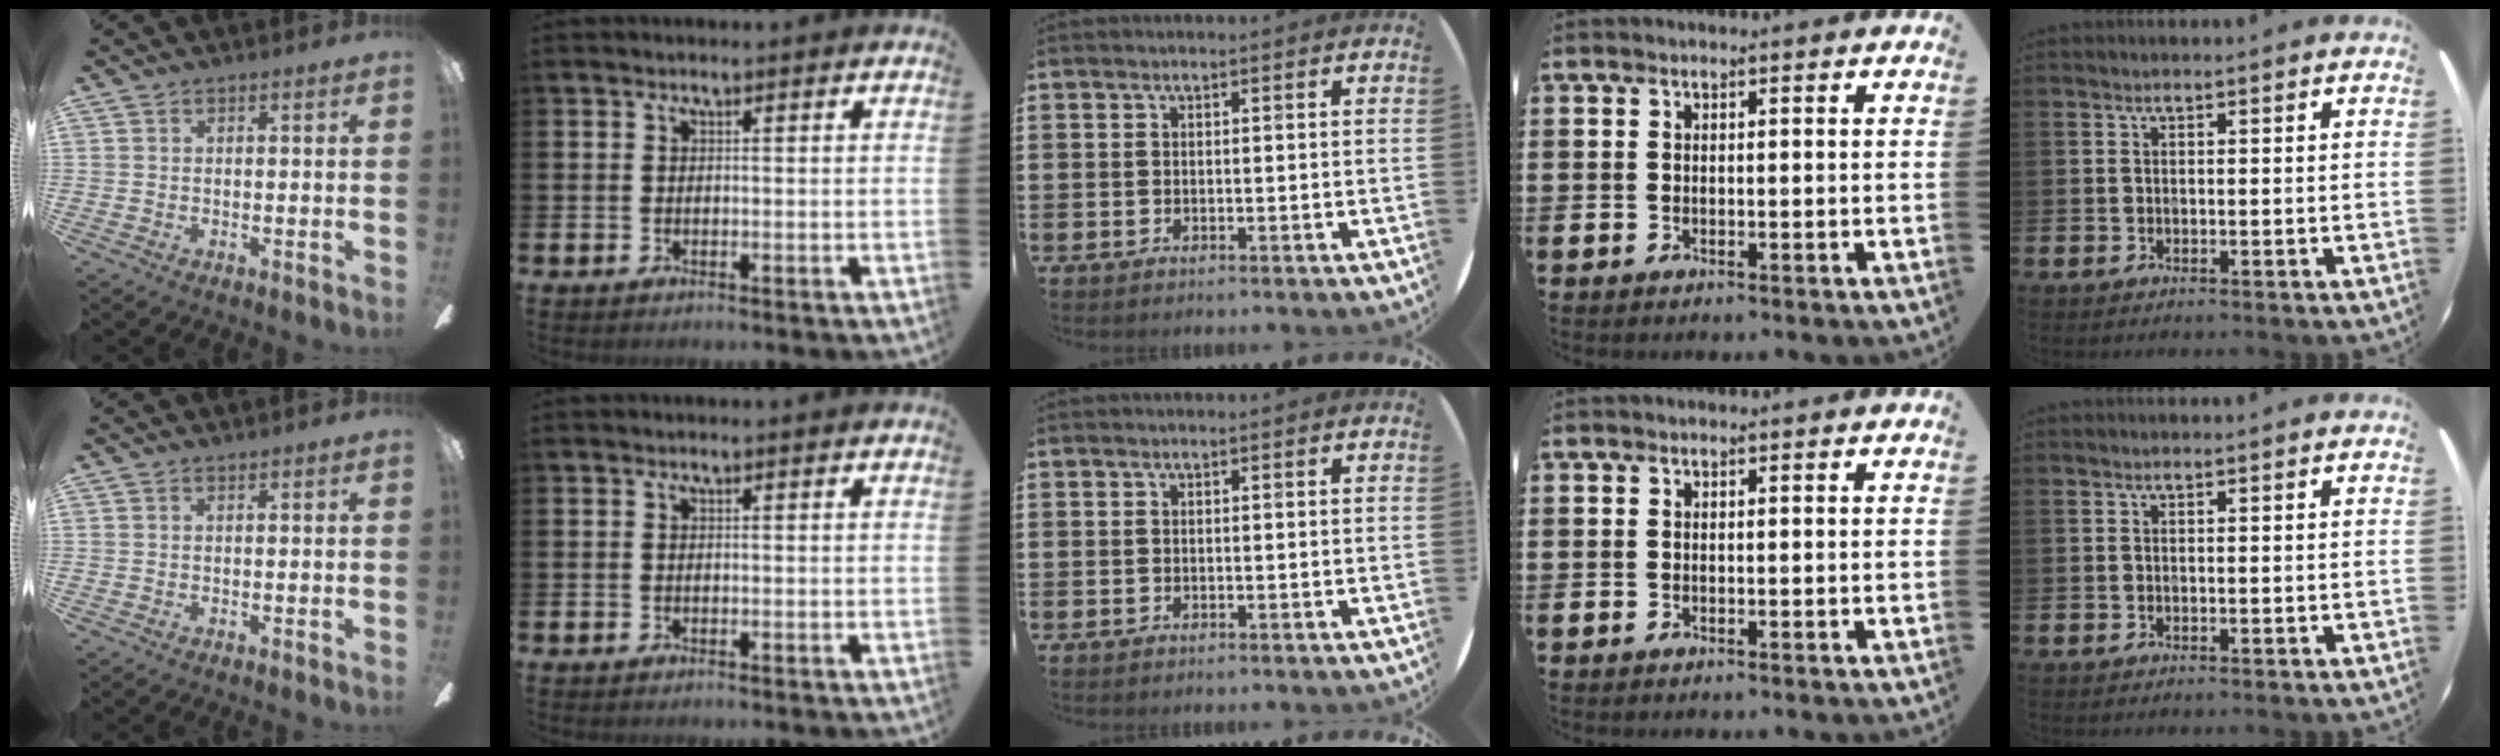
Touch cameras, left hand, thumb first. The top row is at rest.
{}